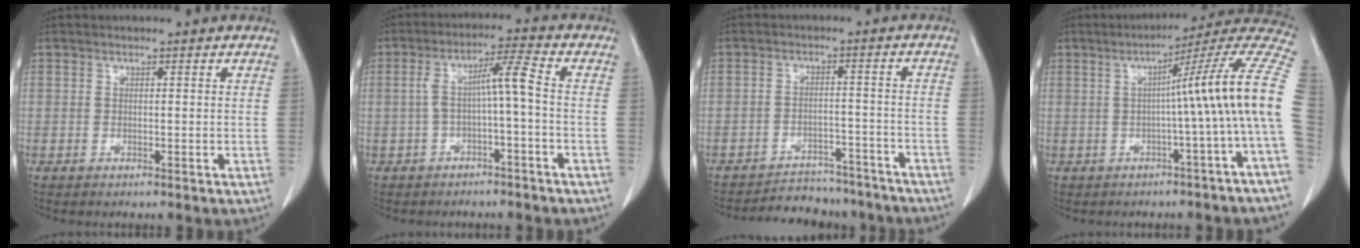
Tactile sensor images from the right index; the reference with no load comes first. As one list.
[{"total": 5.9, "force": [-0.7, 0.0, 5.9], "torque": [-0.109, 0.029, -0.009]}, {"total": 11.8, "force": [-11.0, 4.0, 1.5], "torque": [-0.011, 0.020, -0.136]}, {"total": 14.3, "force": [-0.4, -2.2, 14.1], "torque": [-0.165, 0.031, -0.017]}]